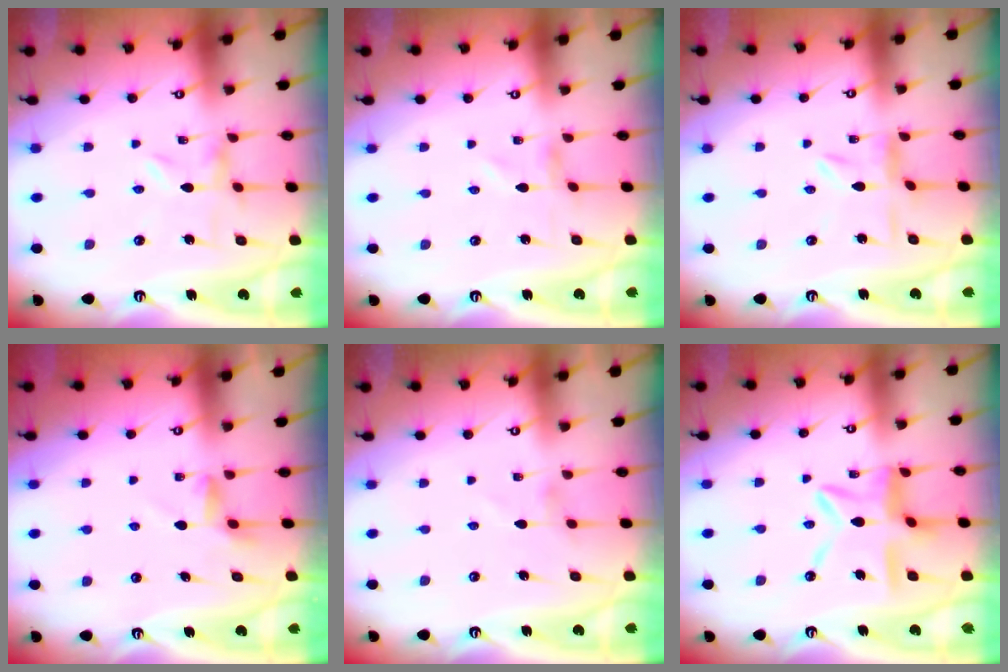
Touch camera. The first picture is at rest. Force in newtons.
{"total": 0.0}
{"total": 1.3, "press": 1.2, "slide": 0.2}
{"total": 2.5, "press": 2.4, "slide": 0.3}
{"total": 1.5, "press": 1.5, "slide": 0.4}
{"total": 14.3, "press": 14.2, "slide": 1.4}